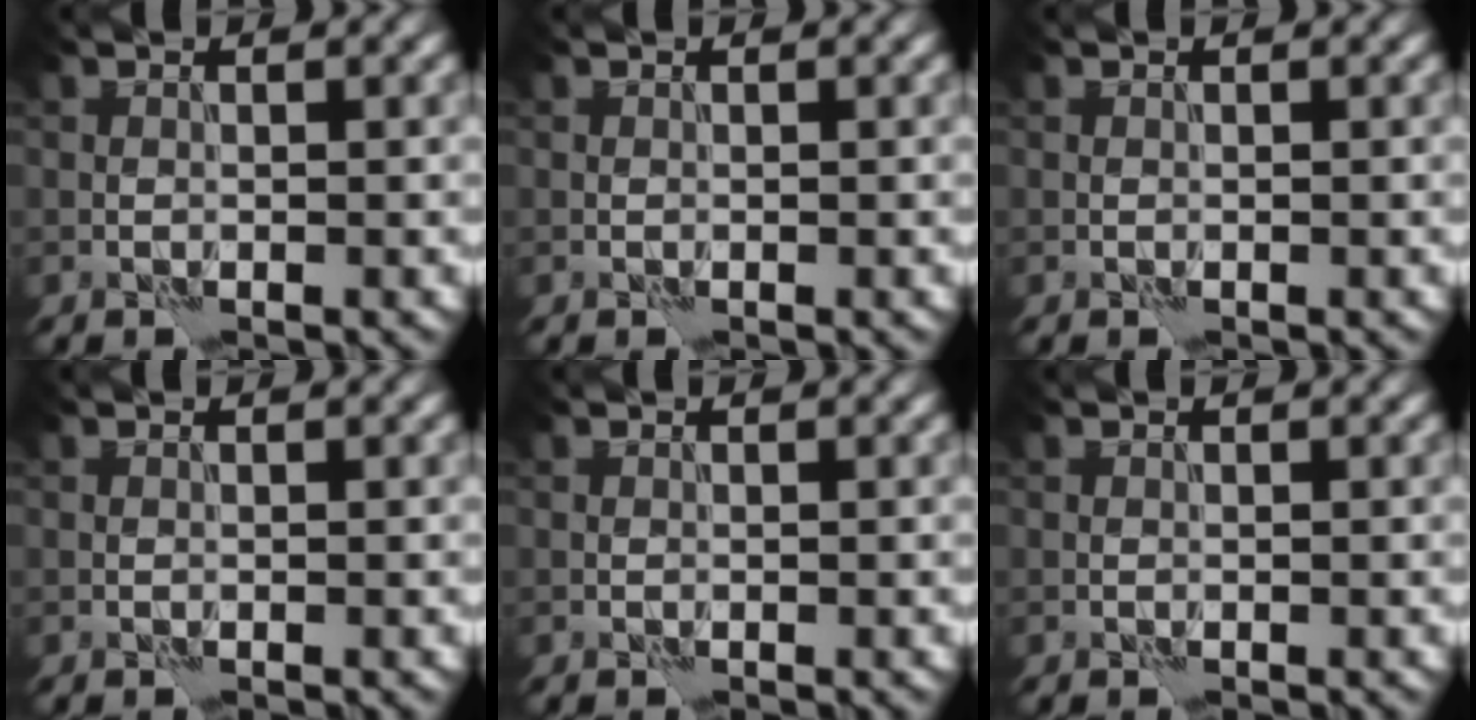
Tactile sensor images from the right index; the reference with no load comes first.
{"total": 0.0}
{"total": 0.0}
{"total": 0.0}
{"total": 0.0}
{"total": 0.0}